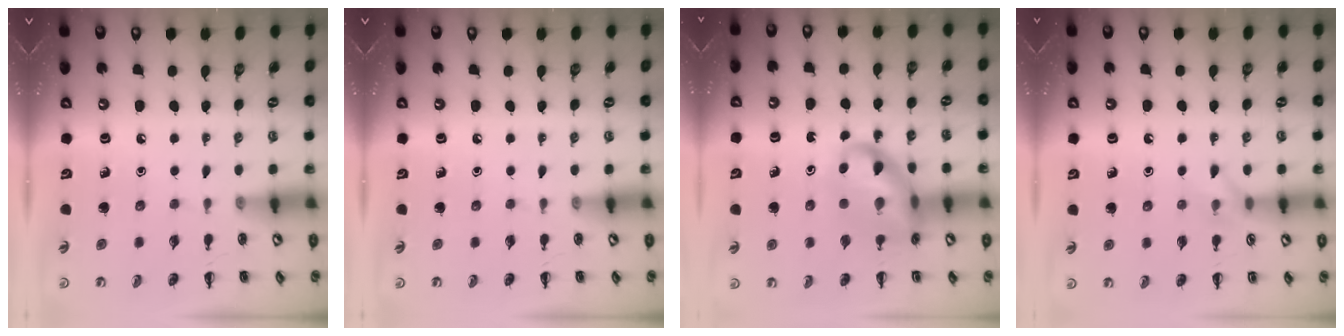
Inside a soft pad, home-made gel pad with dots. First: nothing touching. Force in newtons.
{"total": 0.0}
{"total": 14.3, "press": 13.8, "slide": 3.4}
{"total": 6.4, "press": 6.3, "slide": 0.9}